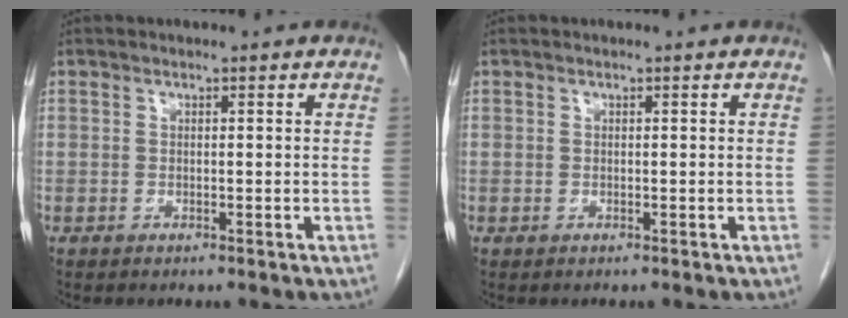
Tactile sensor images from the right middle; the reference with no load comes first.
{"total": 0.0}